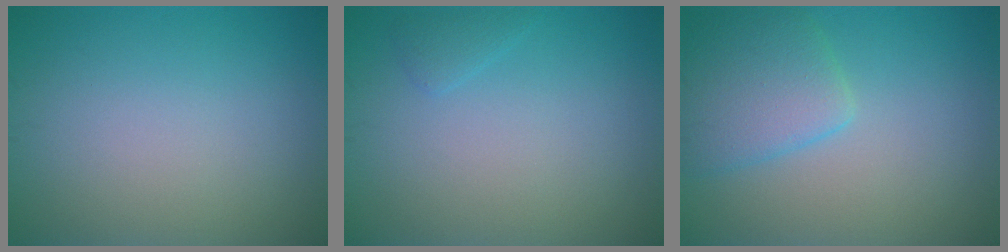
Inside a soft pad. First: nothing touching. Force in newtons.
{"total": 0.9, "press": 0.9, "slide": 0.1}
{"total": 4.2, "press": 4.2, "slide": 0.3}